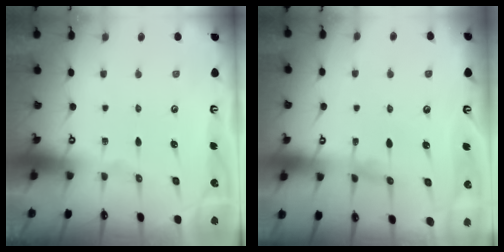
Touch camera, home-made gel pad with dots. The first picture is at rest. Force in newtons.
{"total": 0.7, "press": 0.4, "slide": 0.5}